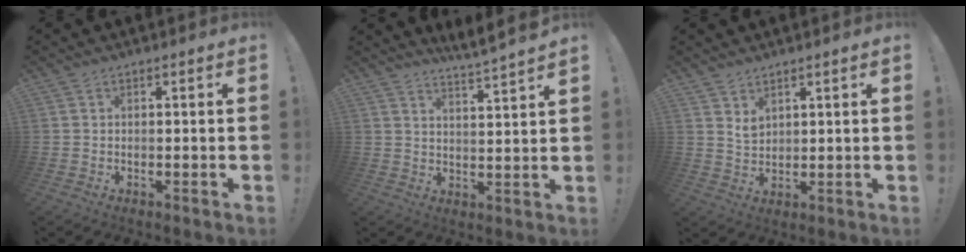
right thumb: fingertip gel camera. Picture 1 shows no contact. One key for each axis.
{"total": 5.8, "fx": 5.1, "fy": -0.7, "fz": 2.8, "tx": -0.045, "ty": -0.043, "tz": 0.083}
{"total": 3.8, "fx": 2.9, "fy": 2.0, "fz": 1.4, "tx": -0.015, "ty": -0.023, "tz": 0.053}